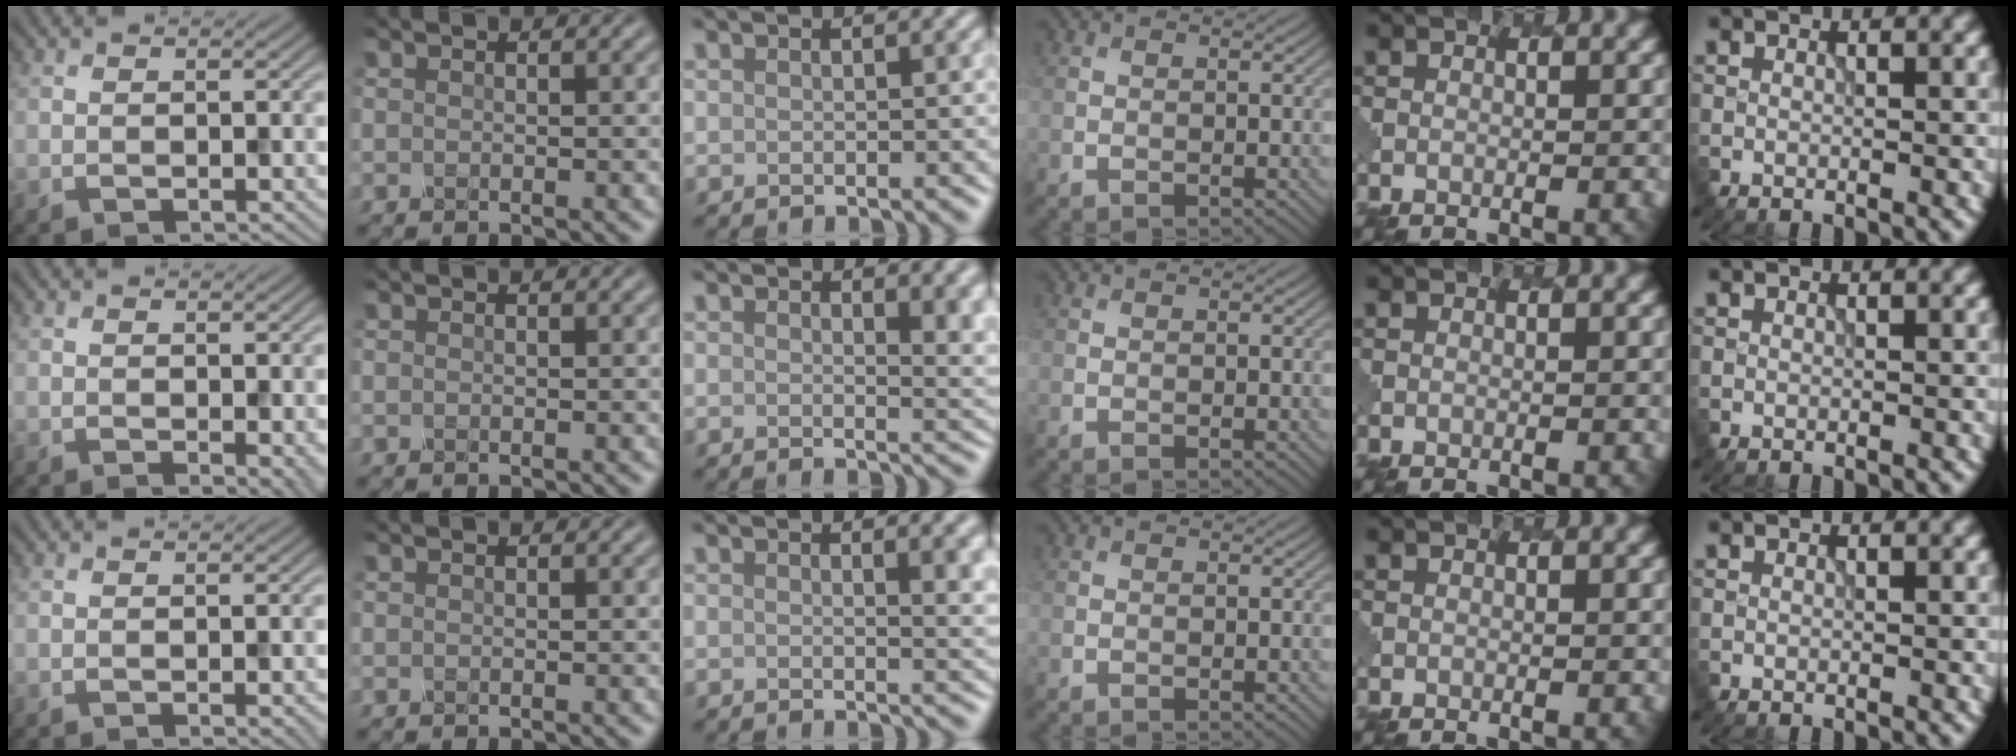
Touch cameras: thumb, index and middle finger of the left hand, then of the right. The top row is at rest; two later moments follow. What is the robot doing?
{"motion": "dispense", "object": "dispenser bottle"}